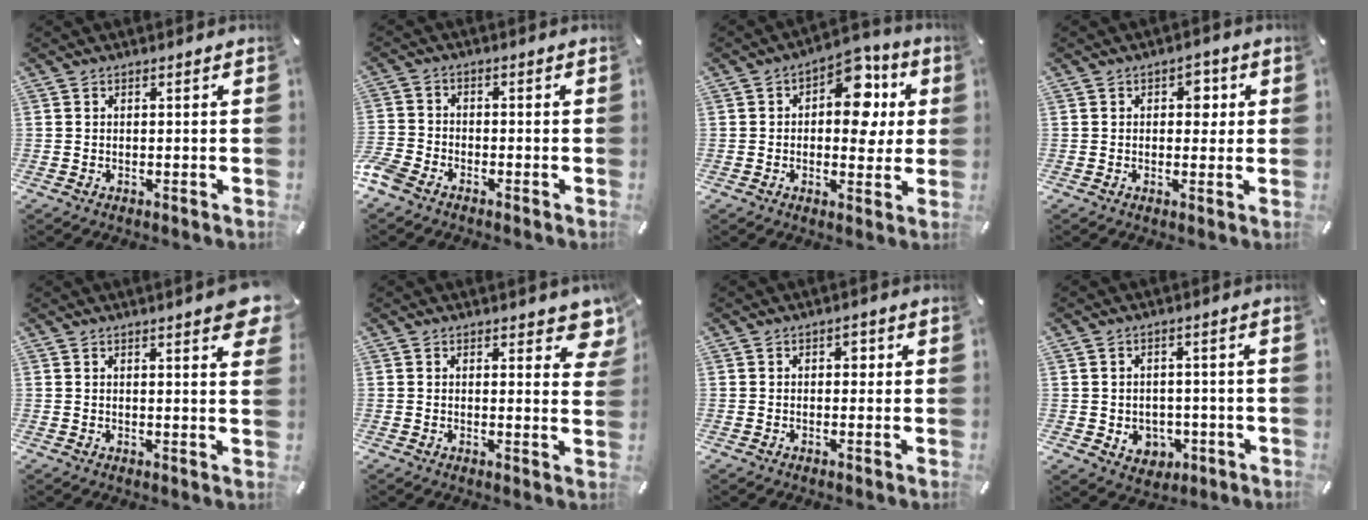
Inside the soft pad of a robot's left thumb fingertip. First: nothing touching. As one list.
[{"total": 4.2, "force": [-3.2, 2.2, 1.6], "torque": [-0.048, 0.009, -0.066]}, {"total": 13.0, "force": [3.1, 8.2, 9.6], "torque": [-0.116, -0.019, 0.049]}, {"total": 3.9, "force": [0.7, 2.7, 2.8], "torque": [-0.018, -0.006, 0.000]}, {"total": 4.6, "force": [3.0, 0.9, 3.4], "torque": [-0.040, -0.022, 0.046]}, {"total": 7.2, "force": [4.6, 3.4, 4.3], "torque": [-0.032, -0.034, 0.073]}, {"total": 1.8, "force": [0.3, 1.3, 1.2], "torque": [-0.010, 0.001, -0.001]}, {"total": 5.0, "force": [-0.6, 4.6, 1.8], "torque": [-0.011, 0.004, -0.011]}]